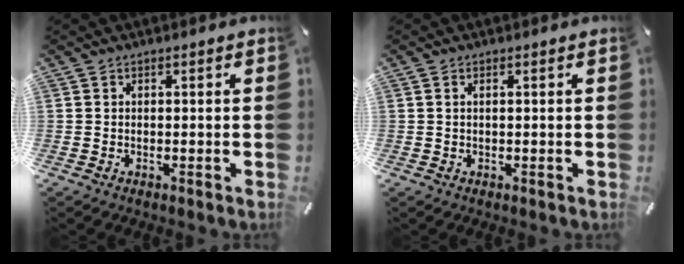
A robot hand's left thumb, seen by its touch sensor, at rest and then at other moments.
{"total": 0.8, "force": [0.1, 0.1, 0.7], "torque": [-0.014, -0.001, 0.002]}